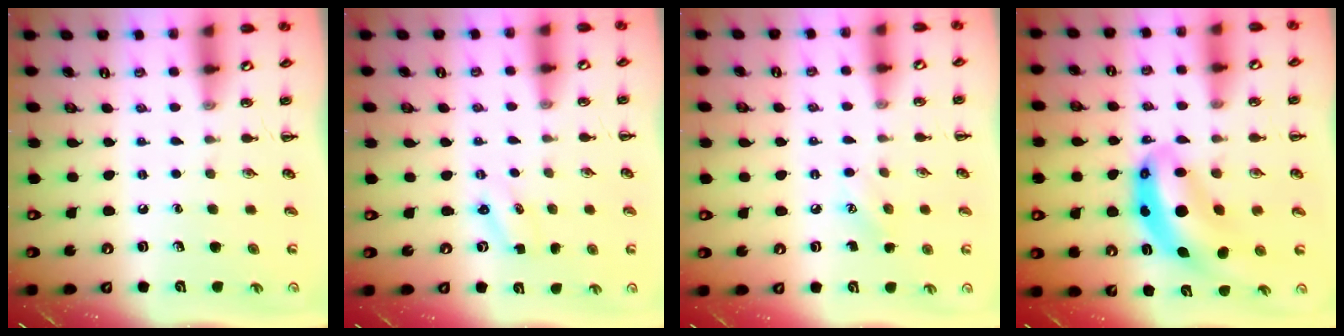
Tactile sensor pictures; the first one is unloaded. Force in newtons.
{"total": 1.9, "press": 1.8, "slide": 0.6}
{"total": 6.3, "press": 6.0, "slide": 1.8}
{"total": 9.4, "press": 9.1, "slide": 2.5}